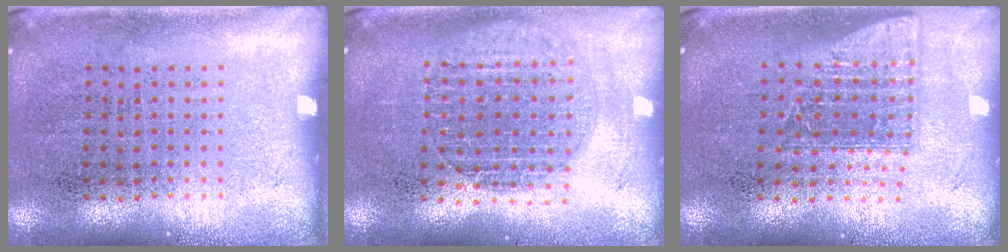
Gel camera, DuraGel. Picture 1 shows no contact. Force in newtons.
{"total": 1.6, "press": 1.4, "slide": 0.7}
{"total": 1.5, "press": 1.2, "slide": 1.0}